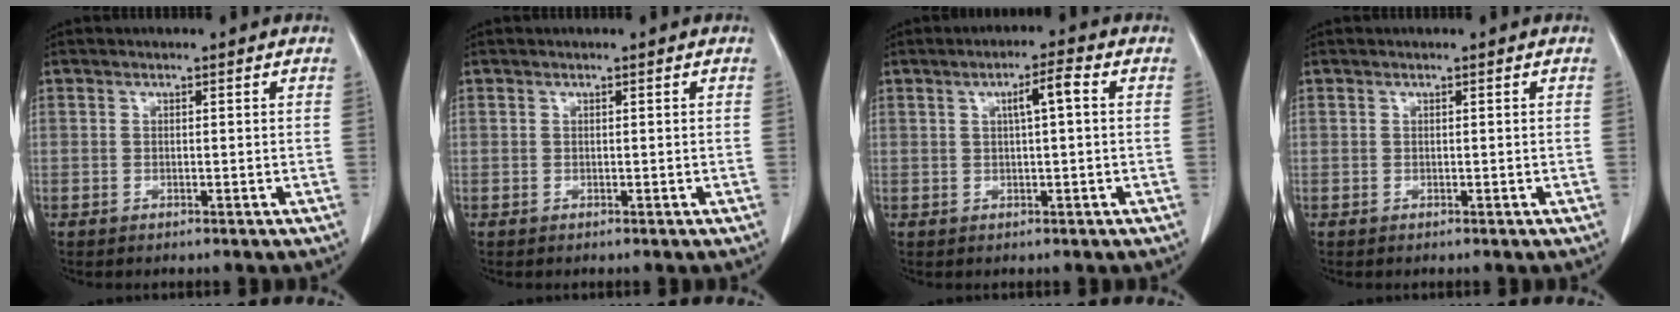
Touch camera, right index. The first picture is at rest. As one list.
[{"total": 0.0}, {"total": 3.6, "force": [0.8, 0.2, 3.5], "torque": [-0.059, 0.007, 0.012]}, {"total": 0.0}]